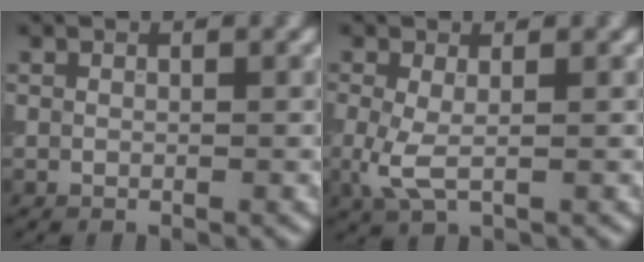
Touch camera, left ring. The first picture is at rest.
{"total": 2.6, "force": [-0.1, 1.1, 2.4], "torque": [-0.060, -0.005, -0.005]}